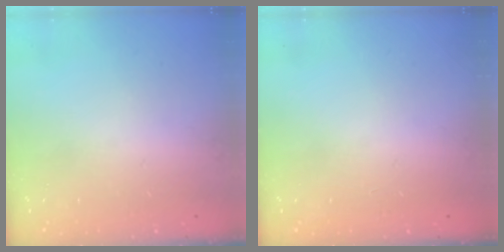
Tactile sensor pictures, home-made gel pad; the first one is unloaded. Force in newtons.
{"total": 0.0}